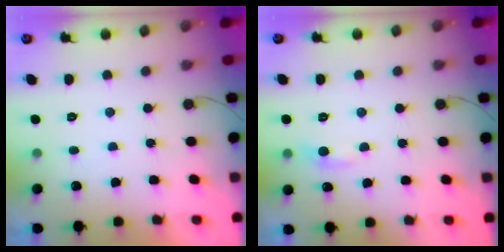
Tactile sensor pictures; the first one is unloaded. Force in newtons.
{"total": 5.4, "press": 5.4, "slide": 0.8}